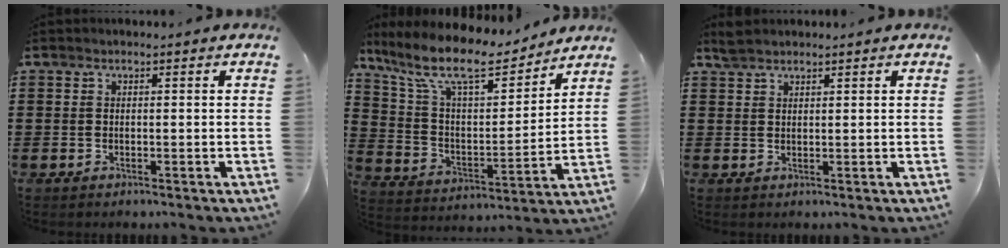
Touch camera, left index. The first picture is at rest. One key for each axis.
{"total": 11.6, "fx": 9.2, "fy": 2.9, "fz": 6.3, "tx": -0.161, "ty": -0.048, "tz": 0.161}
{"total": 2.1, "fx": 1.9, "fy": 0.5, "fz": 0.6, "tx": -0.016, "ty": 0.003, "tz": 0.037}